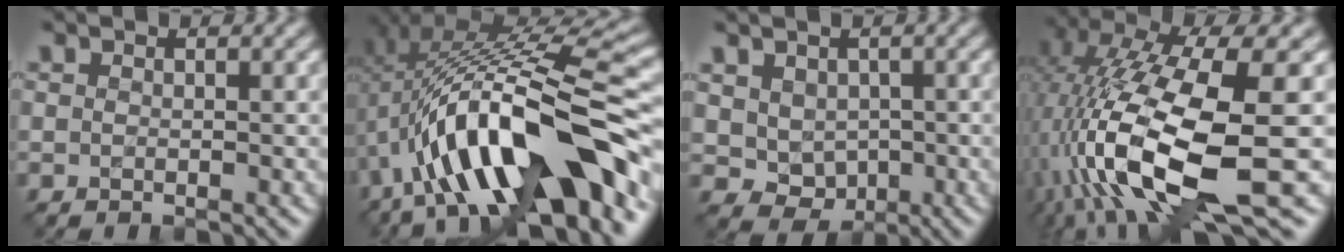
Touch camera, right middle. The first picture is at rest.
{"total": 15.7, "force": [-3.8, 5.7, 14.1], "torque": [-0.226, 0.021, -0.066]}
{"total": 3.8, "force": [0.1, 3.3, 2.0], "torque": [-0.031, -0.006, 0.013]}
{"total": 15.1, "force": [-4.0, 4.8, 13.8], "torque": [-0.285, -0.007, -0.065]}